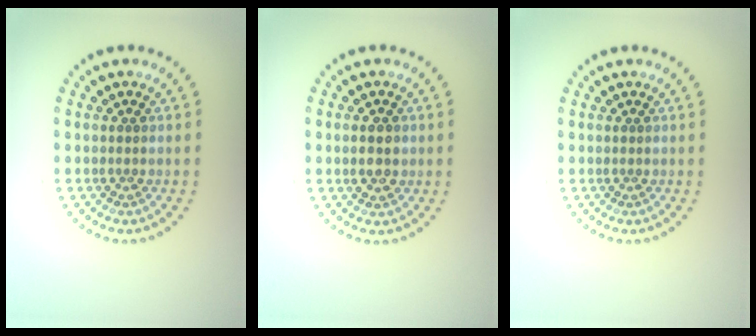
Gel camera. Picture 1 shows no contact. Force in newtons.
{"total": 1.9, "press": 1.9, "slide": 0.1}
{"total": 0.0}